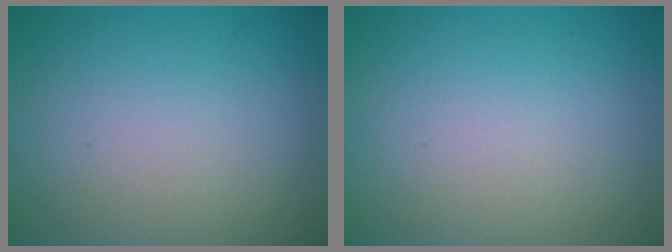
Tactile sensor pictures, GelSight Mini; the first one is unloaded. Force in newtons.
{"total": 0.0}